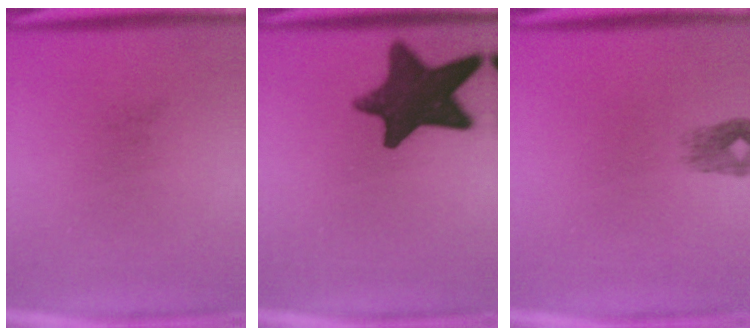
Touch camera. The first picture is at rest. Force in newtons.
{"total": 14.3}
{"total": 2.0}